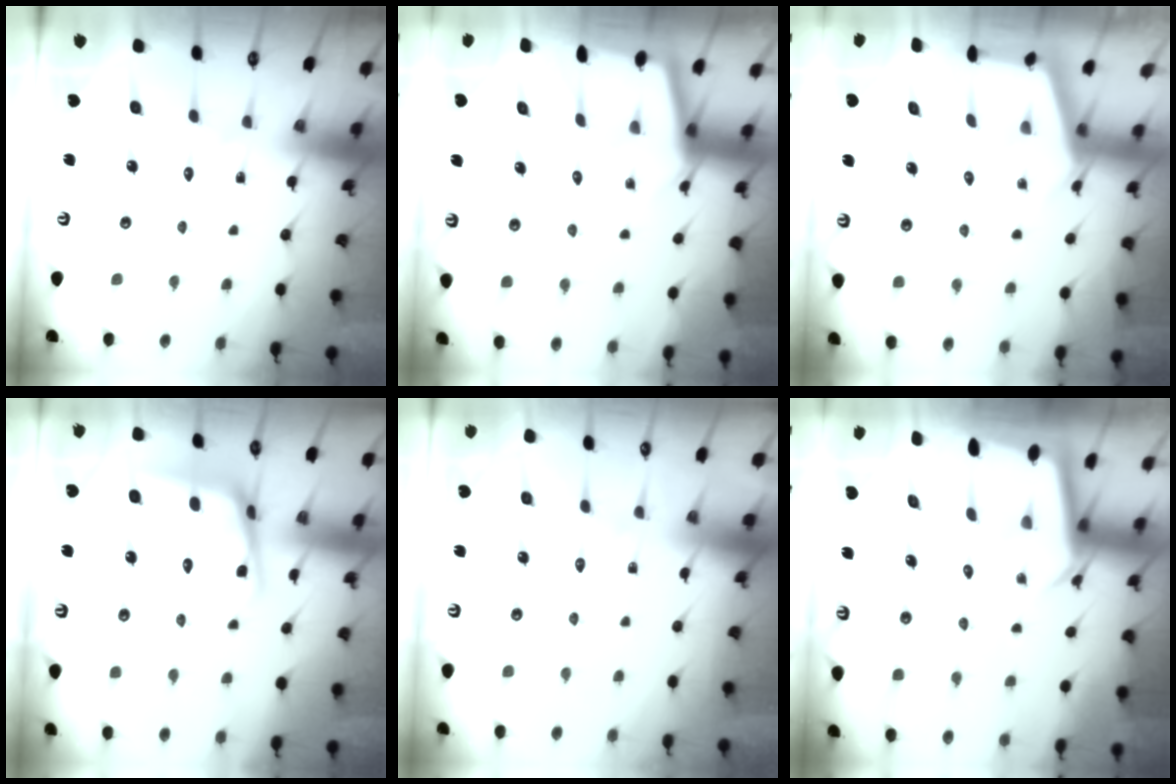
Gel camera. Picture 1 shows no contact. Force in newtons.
{"total": 3.5, "press": 3.5, "slide": 0.4}
{"total": 2.7, "press": 2.7, "slide": 0.3}
{"total": 7.8, "press": 7.7, "slide": 1.0}
{"total": 2.6, "press": 2.6, "slide": 0.4}
{"total": 2.8, "press": 2.8, "slide": 0.0}